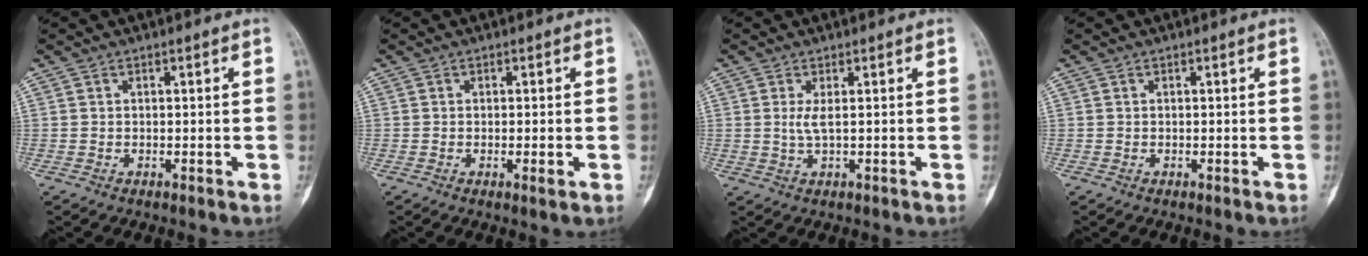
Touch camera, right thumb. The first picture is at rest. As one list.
[{"total": 1.5, "force": [-0.4, 0.2, 1.4], "torque": [-0.021, -0.006, -0.005]}, {"total": 2.4, "force": [0.5, 0.4, 2.3], "torque": [-0.058, -0.004, 0.016]}, {"total": 0.0}]